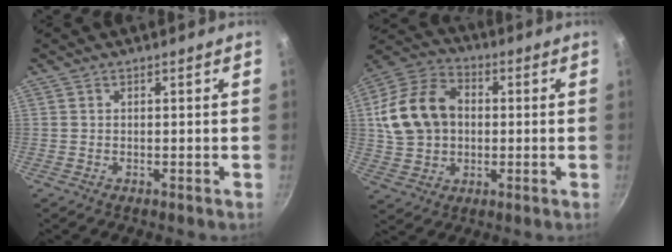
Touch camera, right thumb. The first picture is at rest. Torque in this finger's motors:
{"motor_torque": [0.47, 1.95, 0.42, -0.38, 0.14]}